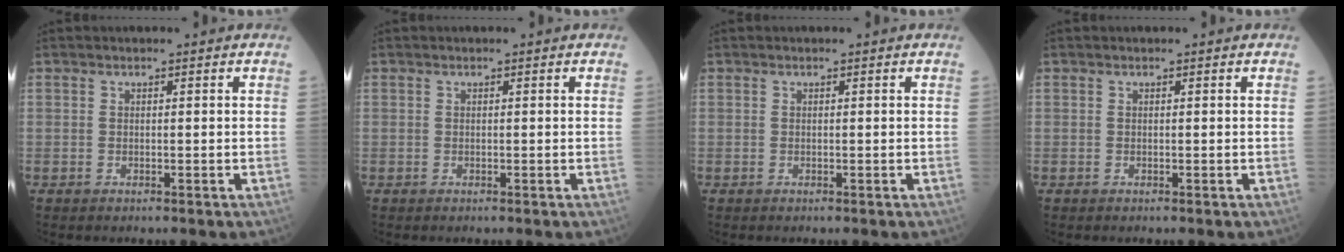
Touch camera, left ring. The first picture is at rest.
{"total": 0.0}
{"total": 0.0}
{"total": 0.0}